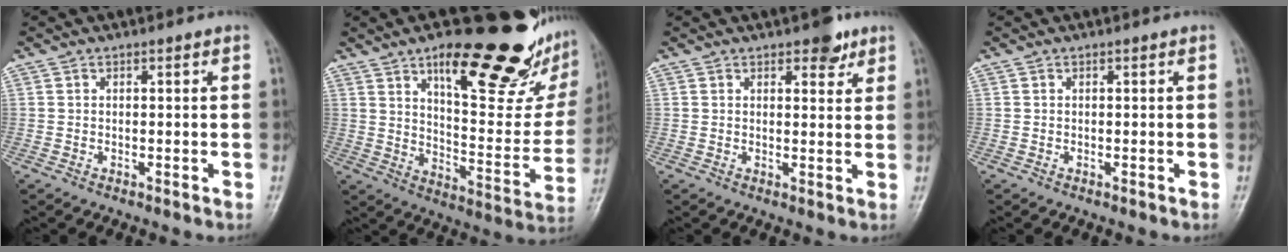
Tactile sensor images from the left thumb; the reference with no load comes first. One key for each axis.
{"total": 28.8, "fx": 17.1, "fy": 9.7, "fz": 21.0, "tx": -0.244, "ty": -0.072, "tz": 0.254}
{"total": 4.1, "fx": 2.7, "fy": 2.0, "fz": 2.3, "tx": -0.010, "ty": -0.013, "tz": 0.035}
{"total": 0.0}